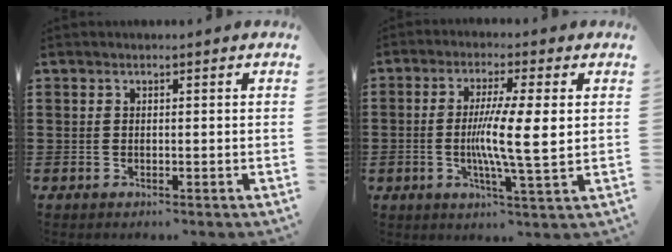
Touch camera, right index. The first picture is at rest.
{"total": 7.3, "force": [0.0, 0.5, 7.3], "torque": [-0.132, -0.004, -0.005]}